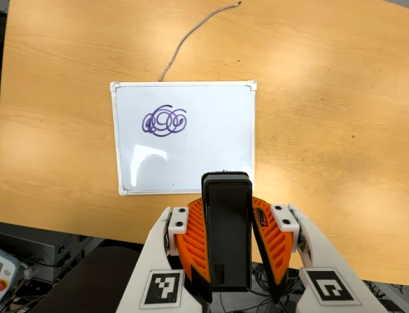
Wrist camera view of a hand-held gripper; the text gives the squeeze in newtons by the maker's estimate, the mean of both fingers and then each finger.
{"total": 7.7, "left": 5.9, "right": 9.4}